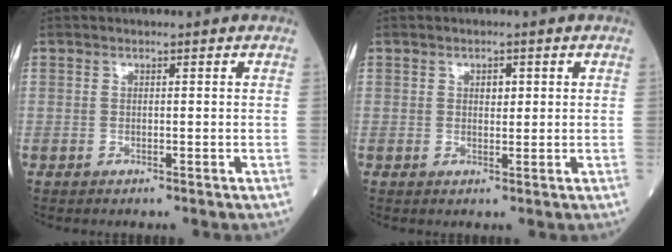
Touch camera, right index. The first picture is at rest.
{"total": 1.6, "force": [0.5, 0.9, 1.2], "torque": [-0.016, -0.001, 0.008]}